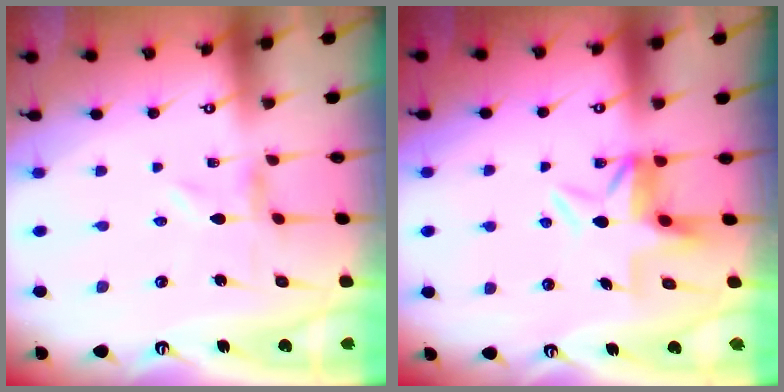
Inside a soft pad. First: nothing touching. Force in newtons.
{"total": 5.4, "press": 5.0, "slide": 2.0}